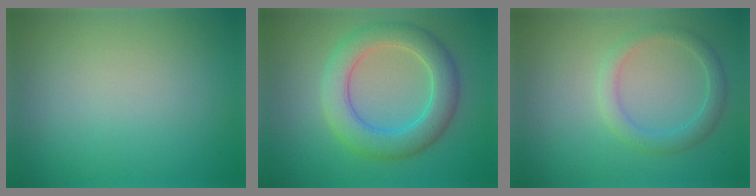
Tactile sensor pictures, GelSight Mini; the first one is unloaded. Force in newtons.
{"total": 5.6, "press": 5.6, "slide": 0.1}
{"total": 2.4, "press": 2.4, "slide": 0.1}